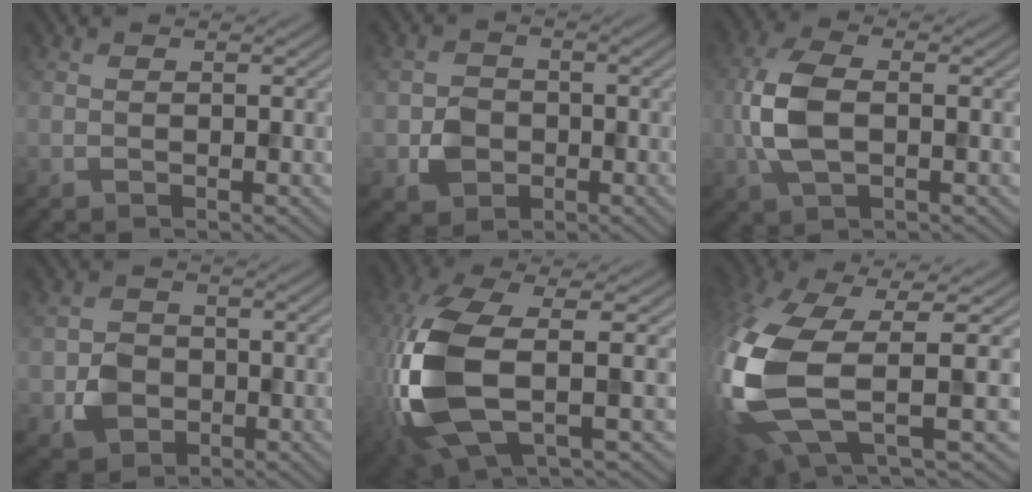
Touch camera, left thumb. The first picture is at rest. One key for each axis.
{"total": 3.6, "fx": -1.0, "fy": 3.1, "fz": 1.4, "tx": -0.027, "ty": -0.004, "tz": -0.020}
{"total": 7.1, "fx": -0.5, "fy": 3.7, "fz": 6.1, "tx": -0.153, "ty": 0.004, "tz": -0.017}
{"total": 4.1, "fx": -1.2, "fy": 3.6, "fz": 1.6, "tx": -0.030, "ty": -0.006, "tz": -0.026}
{"total": 13.4, "fx": -1.5, "fy": 5.5, "fz": 12.2, "tx": -0.316, "ty": -0.014, "tz": -0.030}
{"total": 15.1, "fx": -2.4, "fy": 5.8, "fz": 13.7, "tx": -0.347, "ty": -0.024, "tz": -0.036}